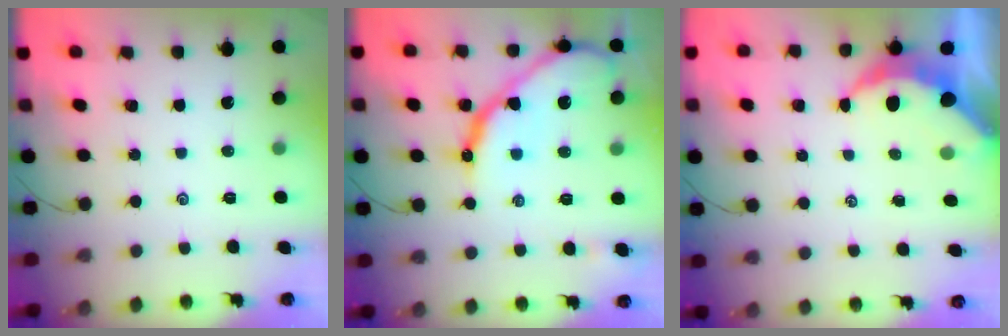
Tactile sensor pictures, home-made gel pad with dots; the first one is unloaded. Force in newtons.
{"total": 16.6, "press": 16.5, "slide": 1.5}
{"total": 6.1, "press": 6.1, "slide": 0.1}